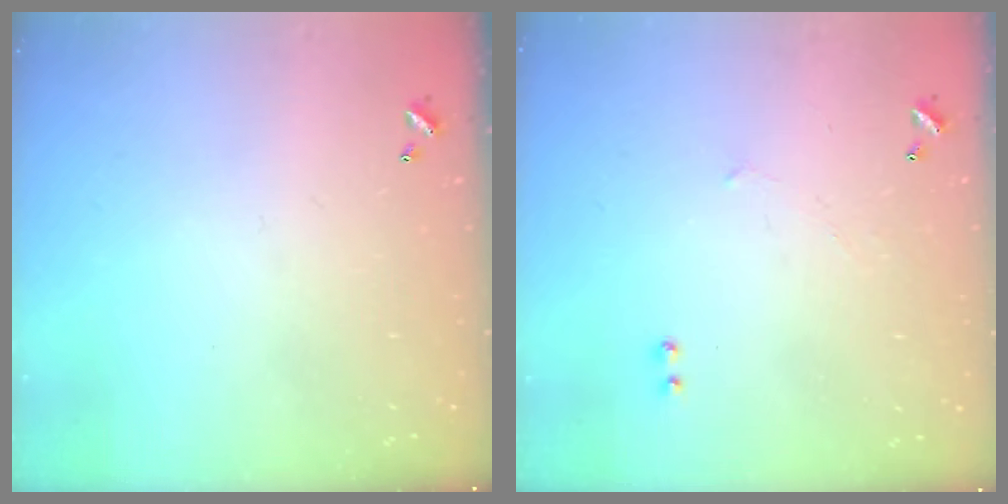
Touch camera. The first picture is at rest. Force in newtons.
{"total": 1.4, "press": 1.3, "slide": 0.5}